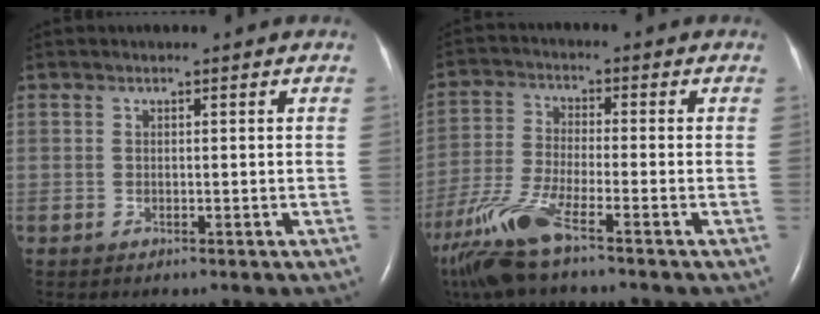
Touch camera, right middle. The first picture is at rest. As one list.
[{"total": 10.3, "force": [-7.1, 0.8, 7.5], "torque": [-0.168, -0.029, -0.138]}]